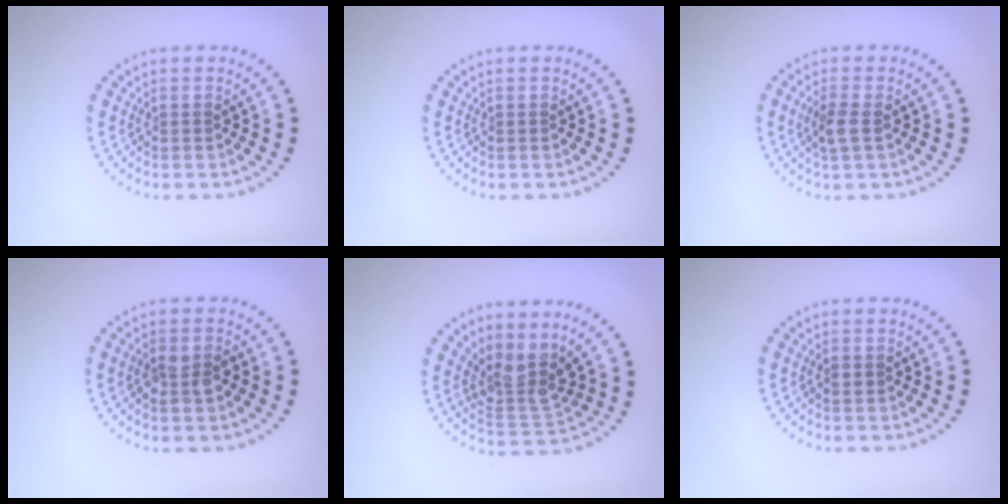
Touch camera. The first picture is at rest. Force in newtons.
{"total": 0.0}
{"total": 1.9, "press": 1.8, "slide": 0.6}
{"total": 2.5, "press": 2.4, "slide": 0.4}
{"total": 3.6, "press": 2.9, "slide": 2.2}
{"total": 1.0, "press": 1.0, "slide": 0.1}